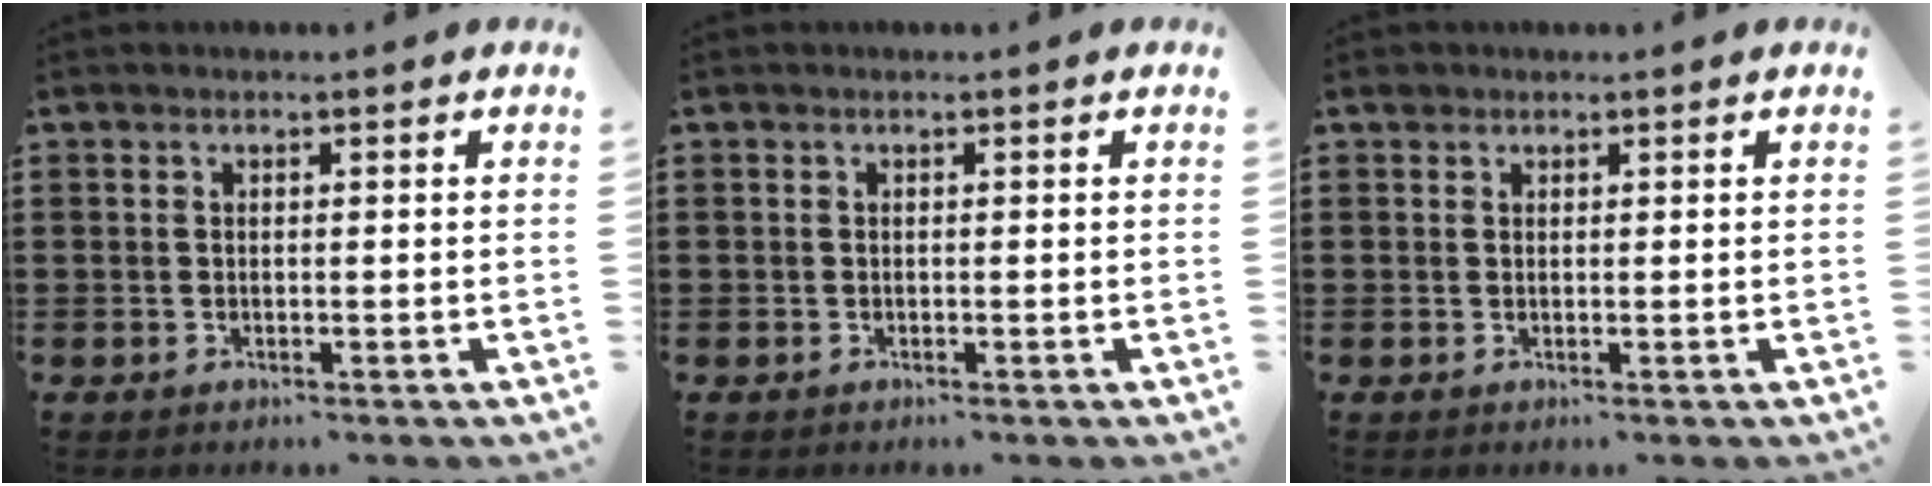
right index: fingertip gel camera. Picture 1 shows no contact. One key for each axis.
{"total": 0.0}
{"total": 0.9, "fx": 0.7, "fy": 0.6, "fz": 0.0, "tx": -0.002, "ty": 0.001, "tz": 0.013}